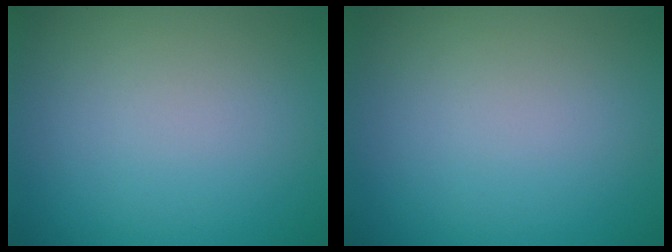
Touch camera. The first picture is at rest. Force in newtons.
{"total": 0.0}